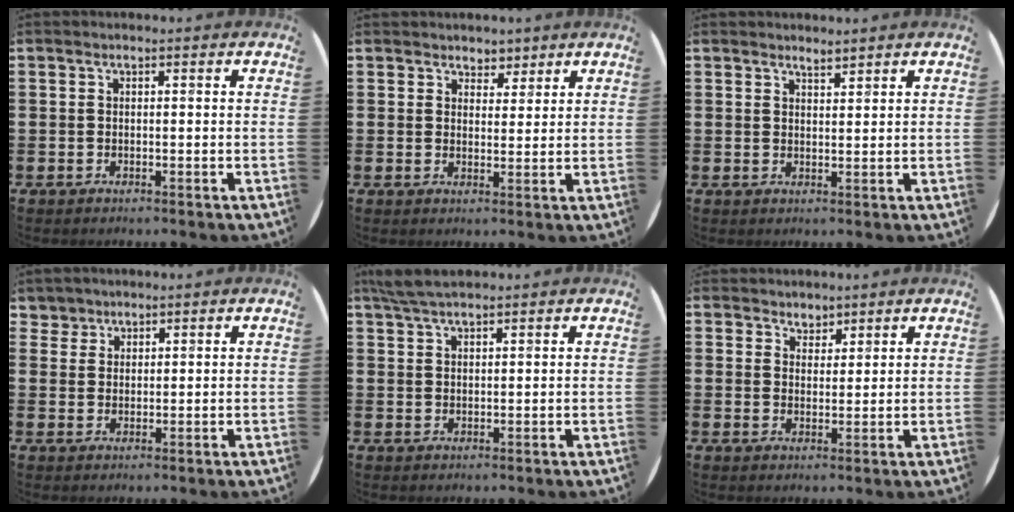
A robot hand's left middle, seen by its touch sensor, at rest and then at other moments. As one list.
[{"total": 2.8, "force": [2.5, 1.2, -0.1], "torque": [0.004, -0.003, 0.045]}, {"total": 1.8, "force": [1.8, 0.0, 0.0], "torque": [-0.001, -0.002, 0.033]}, {"total": 2.7, "force": [2.3, 1.4, -0.1], "torque": [0.003, 0.002, 0.043]}, {"total": 4.1, "force": [3.5, 0.8, 2.0], "torque": [-0.047, 0.000, 0.065]}, {"total": 2.8, "force": [2.6, 1.1, -0.3], "torque": [0.000, -0.003, 0.049]}]